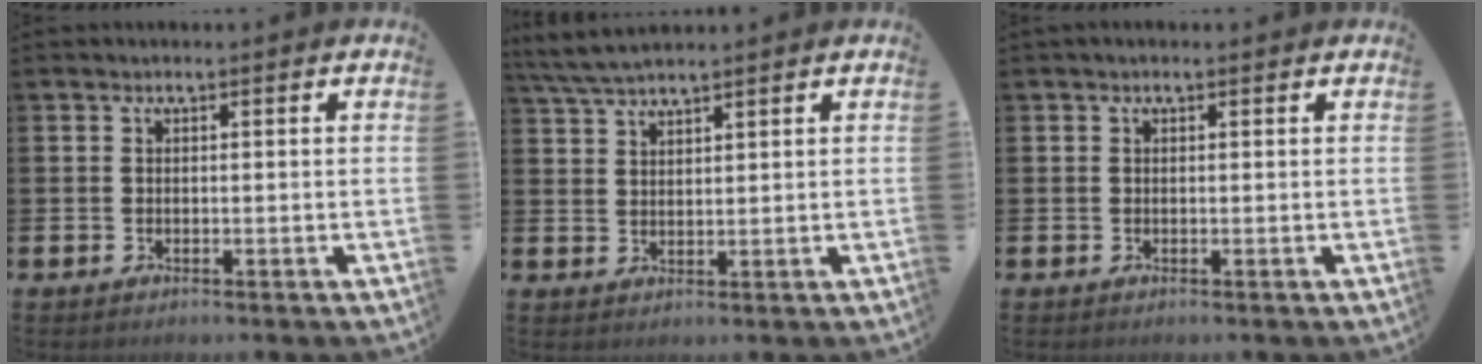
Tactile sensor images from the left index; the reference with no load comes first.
{"total": 4.1, "force": [3.8, 0.4, 1.5], "torque": [-0.040, -0.008, 0.071]}
{"total": 0.0}